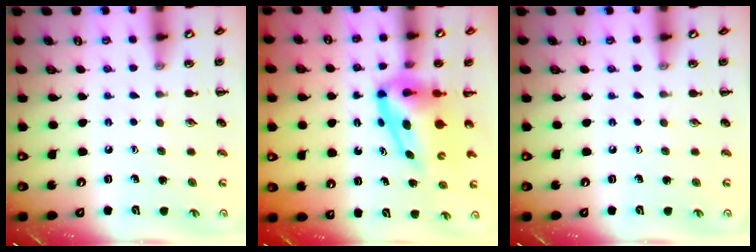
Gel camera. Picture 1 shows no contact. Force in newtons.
{"total": 6.7, "press": 6.5, "slide": 1.4}
{"total": 0.0}